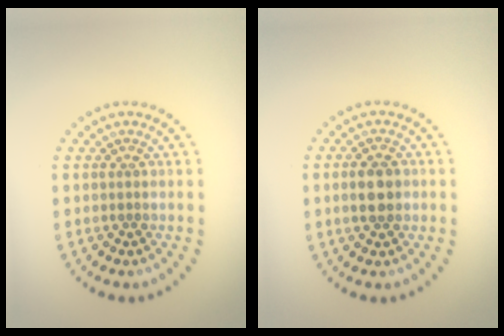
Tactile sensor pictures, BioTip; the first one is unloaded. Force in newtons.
{"total": 3.0, "press": 3.0, "slide": 0.1}